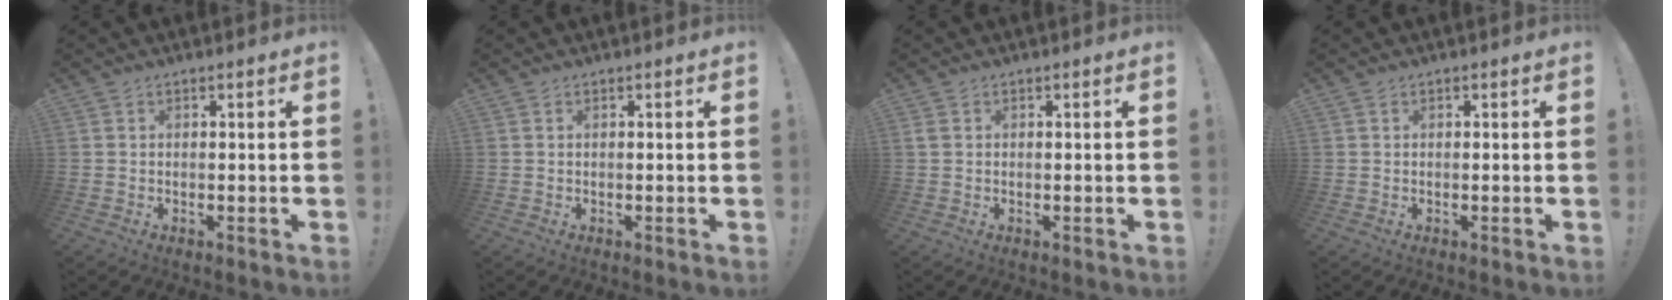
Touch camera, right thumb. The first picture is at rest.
{"total": 0.0}
{"total": 0.9, "force": [0.3, 0.6, 0.6], "torque": [-0.020, 0.006, 0.008]}
{"total": 0.0}